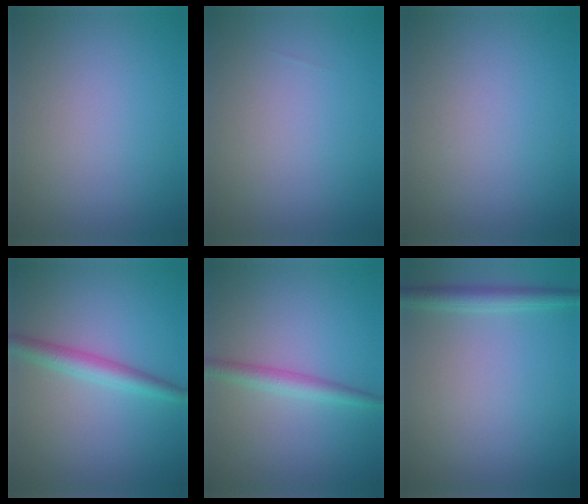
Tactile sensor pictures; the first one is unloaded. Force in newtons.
{"total": 0.0}
{"total": 0.0}
{"total": 2.9, "press": 2.9, "slide": 0.1}
{"total": 2.2, "press": 2.2, "slide": 0.1}
{"total": 2.3, "press": 2.3, "slide": 0.1}